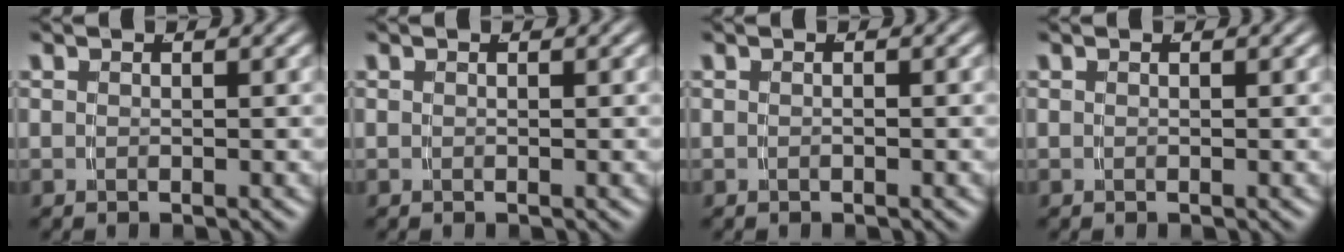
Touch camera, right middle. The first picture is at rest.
{"total": 0.0}
{"total": 0.0}
{"total": 0.0}